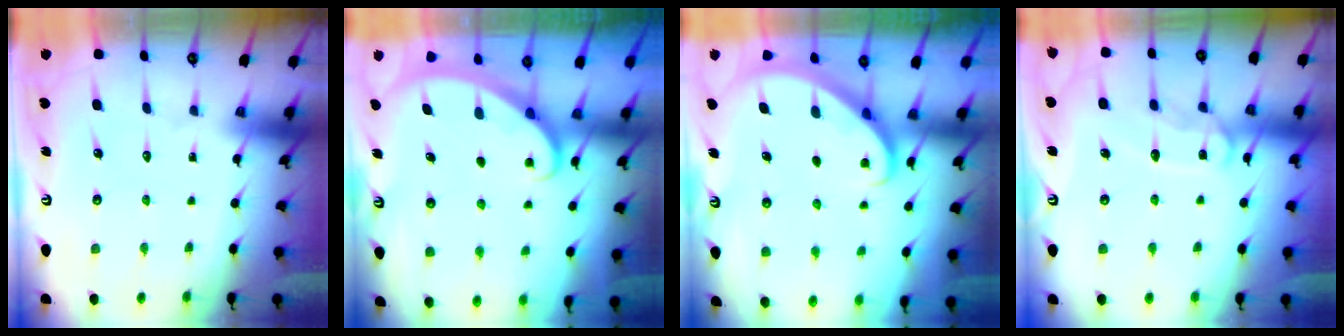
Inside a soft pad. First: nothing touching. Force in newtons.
{"total": 2.1, "press": 2.1, "slide": 0.4}
{"total": 2.7, "press": 2.7, "slide": 0.2}
{"total": 11.6, "press": 11.6, "slide": 1.0}